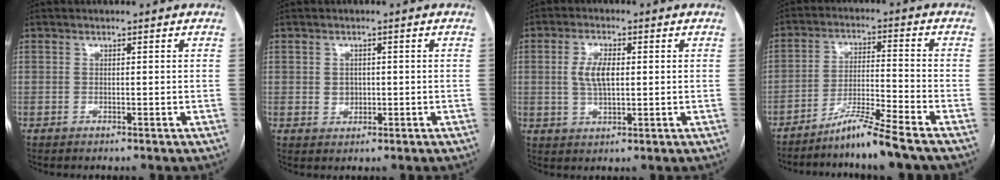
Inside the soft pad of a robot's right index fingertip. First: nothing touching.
{"total": 2.0, "force": [0.0, 1.8, 0.8], "torque": [-0.012, 0.002, 0.006]}
{"total": 5.2, "force": [0.6, 2.2, 4.7], "torque": [-0.098, 0.007, 0.014]}
{"total": 7.3, "force": [-6.1, -1.3, 3.8], "torque": [-0.075, -0.016, -0.112]}